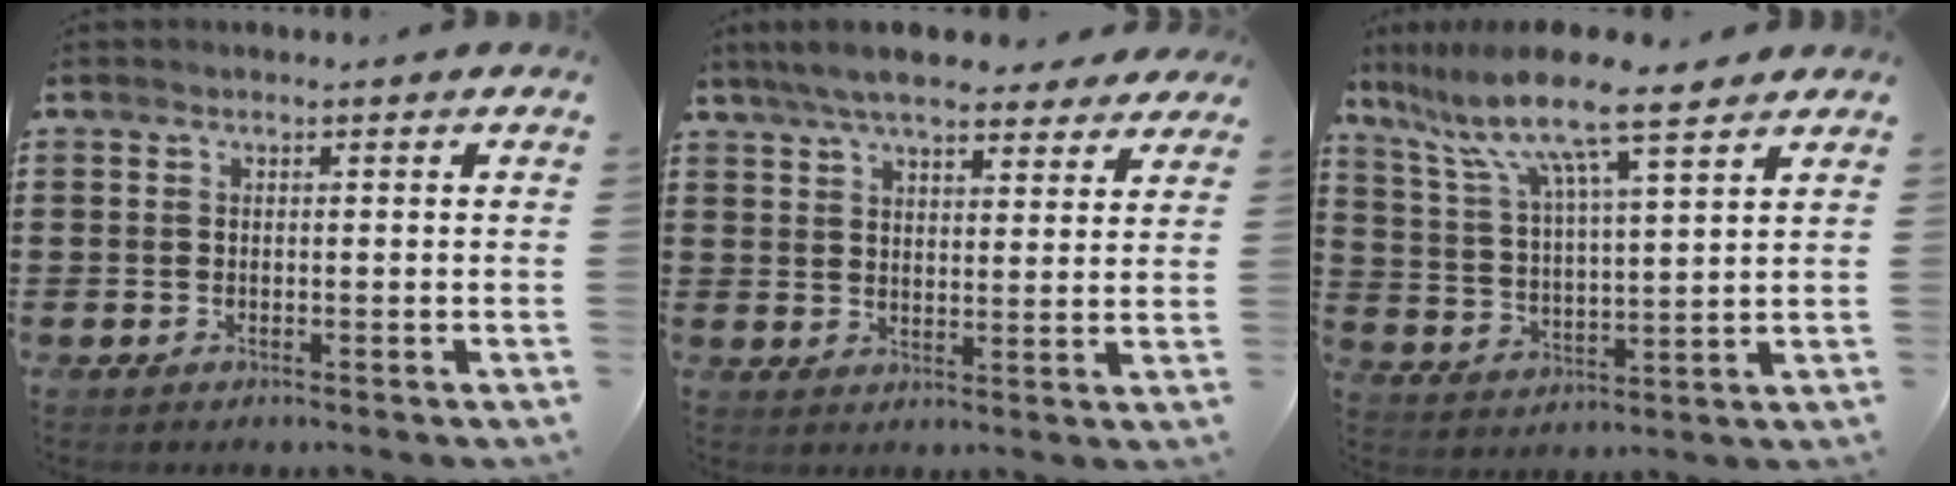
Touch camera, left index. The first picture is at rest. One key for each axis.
{"total": 7.3, "fx": 6.5, "fy": 1.5, "fz": 2.9, "tx": -0.079, "ty": -0.010, "tz": 0.120}
{"total": 10.5, "fx": 8.4, "fy": 1.0, "fz": 6.2, "tx": -0.149, "ty": -0.036, "tz": 0.142}